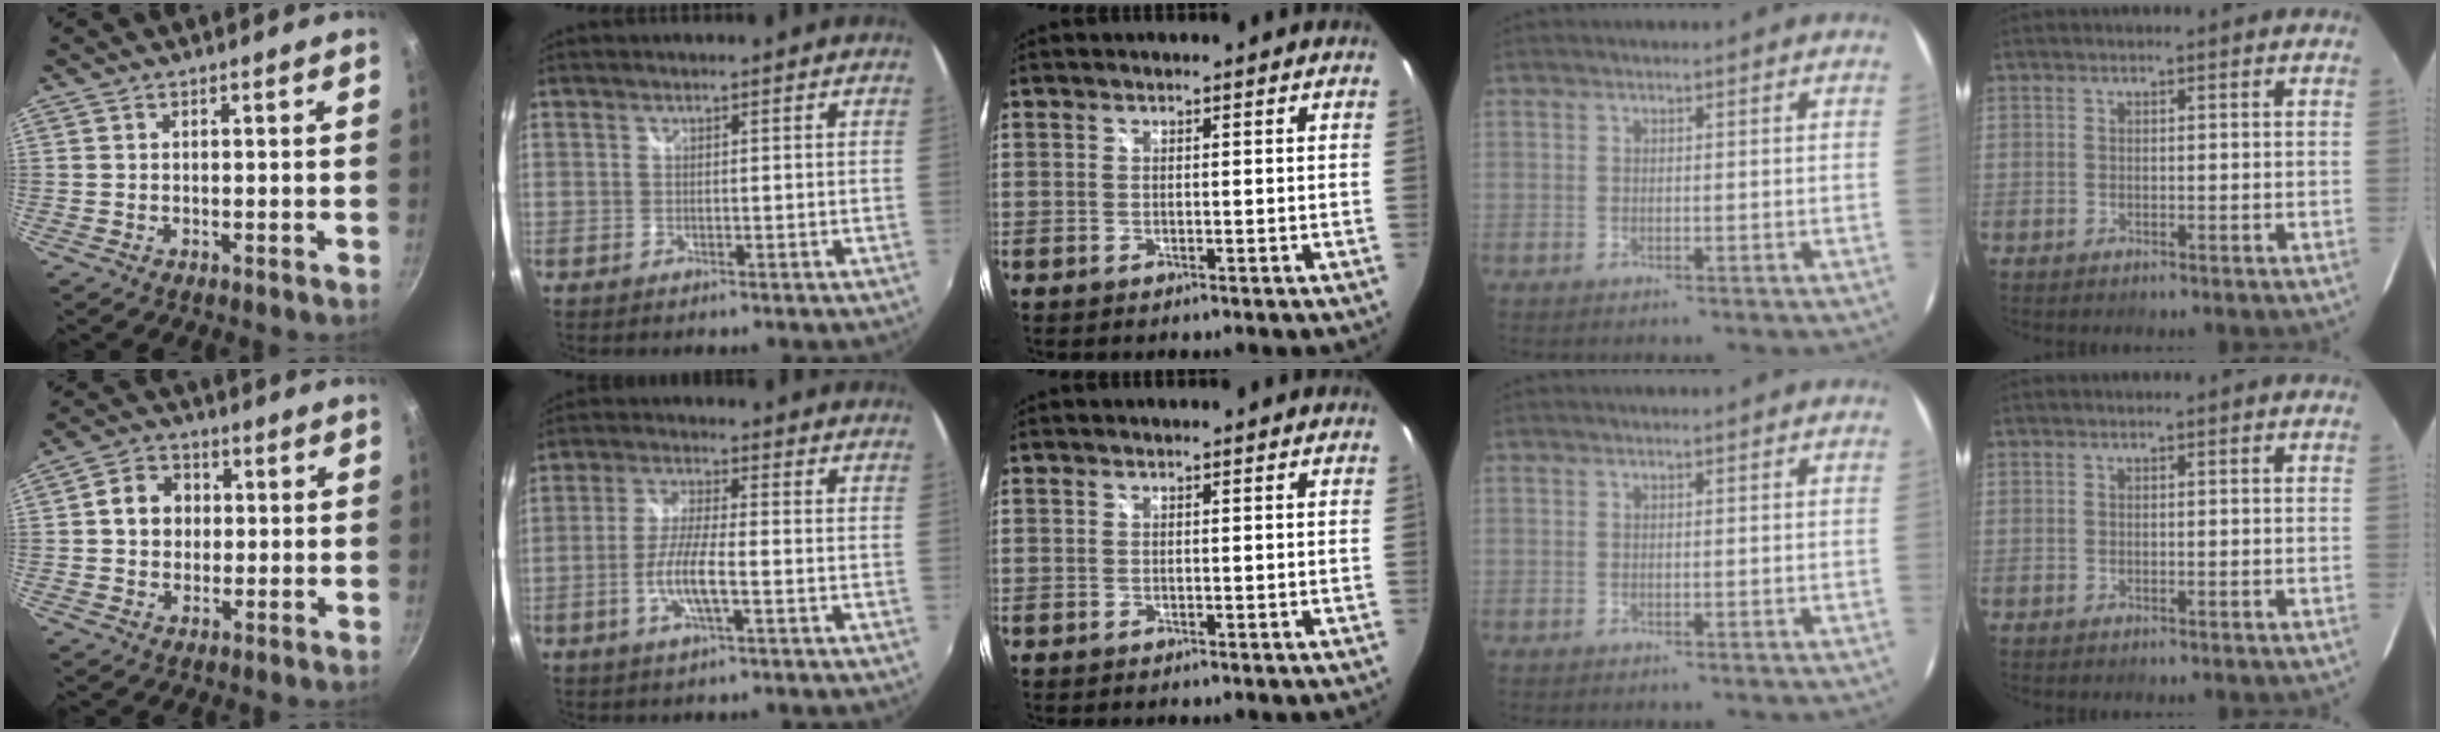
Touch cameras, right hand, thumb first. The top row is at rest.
{"thumb": {"total": 7.3, "force": [0.9, 6.2, 3.8], "torque": [-0.036, 0.010, 0.003]}, "index": {"total": 7.4, "force": [-2.3, 1.2, 6.9], "torque": [-0.141, -0.002, -0.045]}}